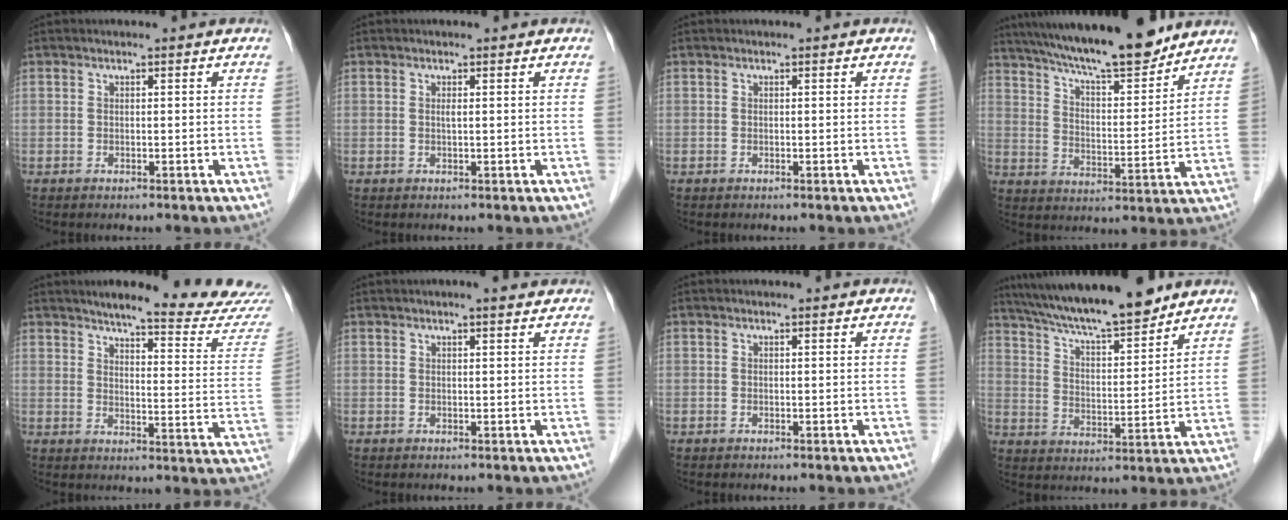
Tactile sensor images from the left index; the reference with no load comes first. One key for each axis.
{"total": 0.5, "fx": 0.2, "fy": 0.0, "fz": 0.5, "tx": -0.012, "ty": -0.001, "tz": 0.003}
{"total": 0.0}
{"total": 16.9, "fx": 14.6, "fy": 1.9, "fz": 8.3, "tx": -0.137, "ty": 0.008, "tz": 0.233}
{"total": 18.7, "fx": 17.5, "fy": 0.2, "fz": 6.7, "tx": -0.085, "ty": -0.089, "tz": 0.200}
{"total": 3.3, "fx": 2.8, "fy": 0.3, "fz": 1.8, "tx": -0.025, "ty": 0.017, "tz": 0.034}
{"total": 0.9, "fx": 0.9, "fy": 0.1, "fz": 0.2, "tx": -0.010, "ty": 0.008, "tz": 0.010}
{"total": 16.1, "fx": 14.0, "fy": 1.6, "fz": 7.7, "tx": -0.133, "ty": 0.013, "tz": 0.231}